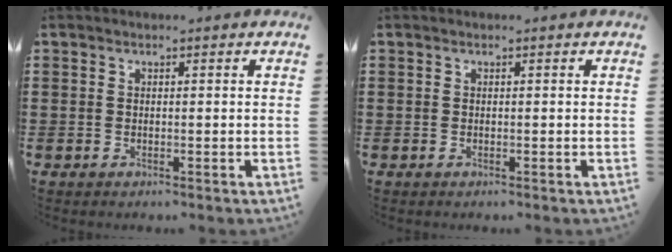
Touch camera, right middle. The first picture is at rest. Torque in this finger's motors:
{"motor_torque": [0.16, -0.33, 0.08, 0.01]}